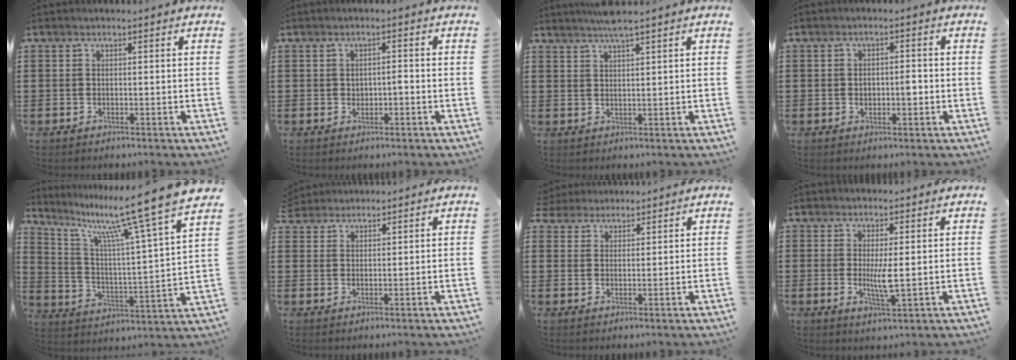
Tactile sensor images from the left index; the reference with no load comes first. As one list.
[{"total": 1.3, "force": [-0.2, 0.8, 1.0], "torque": [-0.021, 0.003, -0.005]}, {"total": 3.2, "force": [2.6, -0.1, 1.8], "torque": [-0.039, 0.000, 0.048]}, {"total": 2.5, "force": [-0.3, 1.3, 2.1], "torque": [-0.033, 0.001, -0.009]}, {"total": 13.2, "force": [10.2, -0.1, 8.3], "torque": [-0.171, -0.075, 0.157]}, {"total": 2.2, "force": [2.1, 0.6, -0.3], "torque": [-0.002, 0.001, 0.042]}, {"total": 2.8, "force": [2.5, 1.3, -0.3], "torque": [-0.009, 0.003, 0.046]}, {"total": 4.1, "force": [0.3, 0.5, 4.0], "torque": [-0.082, -0.006, 0.002]}]